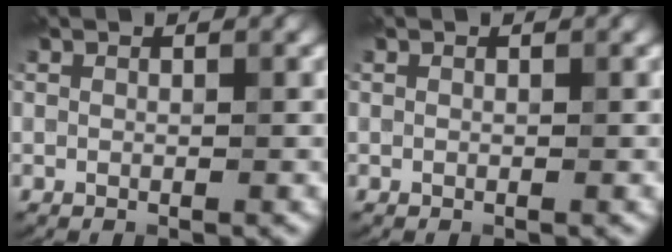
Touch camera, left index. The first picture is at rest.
{"total": 0.0}